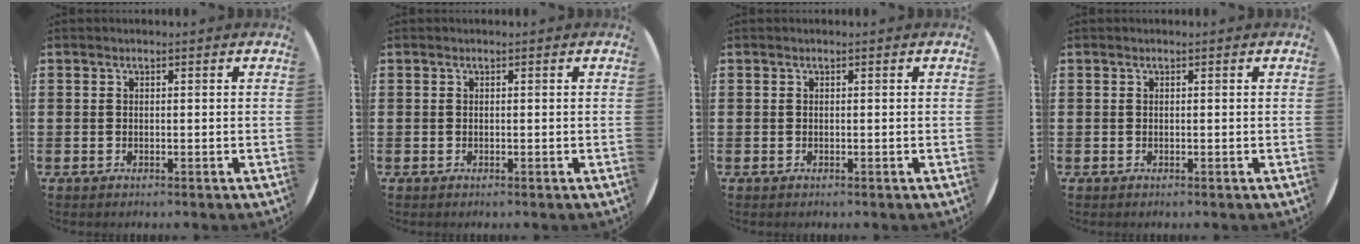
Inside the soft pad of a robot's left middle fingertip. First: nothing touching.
{"total": 0.0}
{"total": 0.0}
{"total": 0.0}